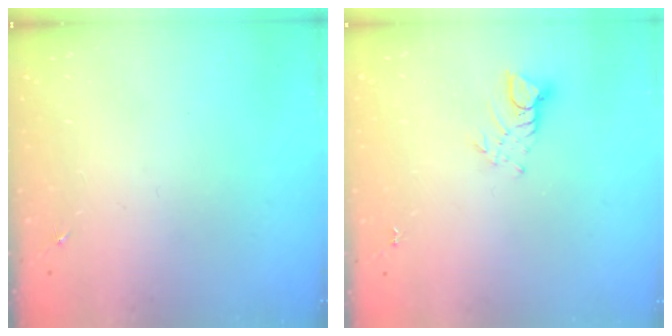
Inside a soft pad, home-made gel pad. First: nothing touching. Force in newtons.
{"total": 5.1, "press": 5.0, "slide": 0.3}